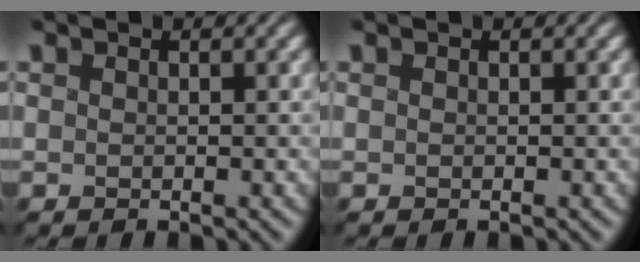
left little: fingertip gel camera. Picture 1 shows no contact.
{"total": 0.0}